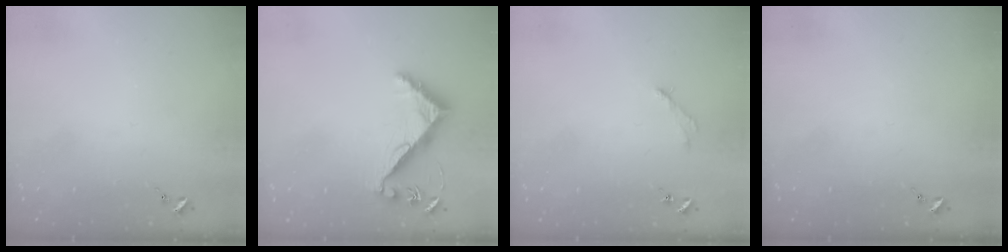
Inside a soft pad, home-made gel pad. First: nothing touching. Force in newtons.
{"total": 8.0, "press": 8.0, "slide": 0.5}
{"total": 2.5, "press": 2.5, "slide": 0.3}
{"total": 0.0}